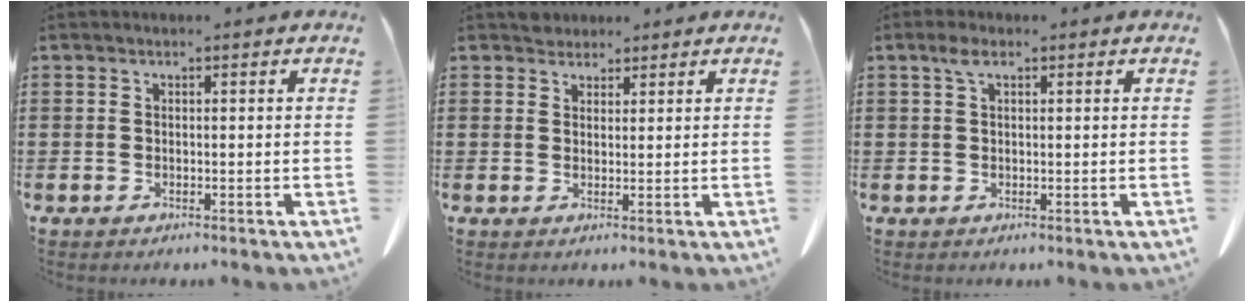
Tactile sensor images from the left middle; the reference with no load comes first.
{"total": 2.2, "force": [2.0, 0.8, 0.0], "torque": [0.001, 0.000, 0.040]}
{"total": 2.2, "force": [0.9, 0.8, 1.9], "torque": [-0.041, 0.004, 0.015]}